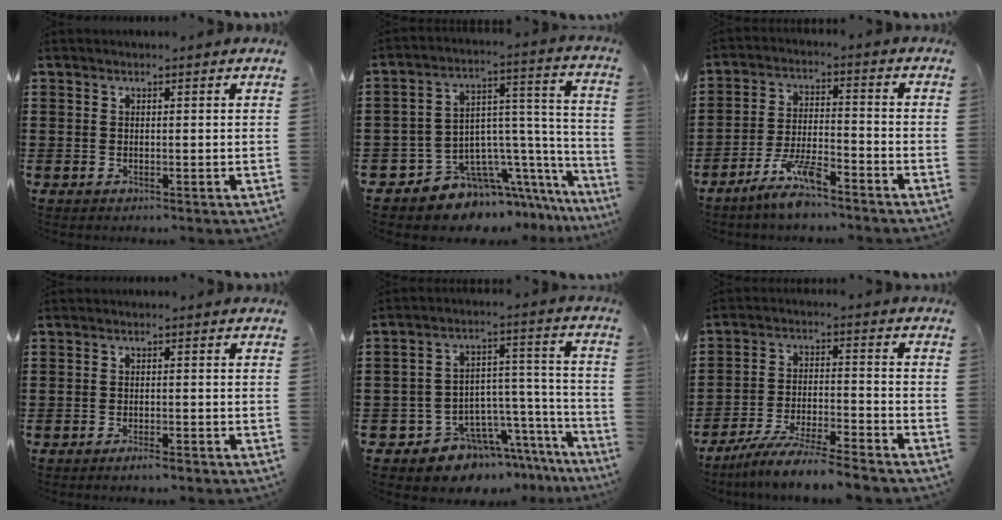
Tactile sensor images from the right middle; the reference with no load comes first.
{"total": 7.7, "force": [-5.8, 4.7, 1.6], "torque": [-0.038, -0.004, -0.104]}
{"total": 7.3, "force": [-5.7, 1.3, 4.4], "torque": [-0.097, -0.002, -0.109]}
{"total": 1.8, "force": [-1.4, 0.2, 1.1], "torque": [-0.019, -0.002, -0.026]}
{"total": 7.6, "force": [-6.5, 4.0, 0.7], "torque": [-0.020, 0.012, -0.118]}
{"total": 7.6, "force": [-7.1, -0.2, 2.7], "torque": [-0.053, -0.002, -0.136]}